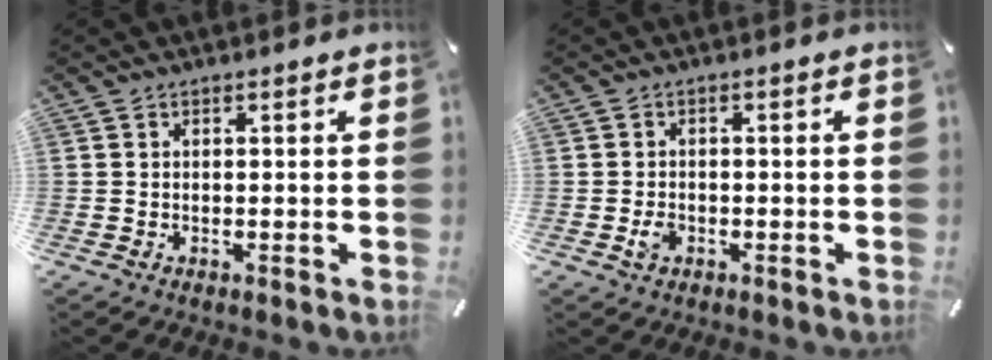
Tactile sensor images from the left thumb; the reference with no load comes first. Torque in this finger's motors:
{"motor_torque": [-0.04, 0.09, 0.01, 0.01, 0.00]}